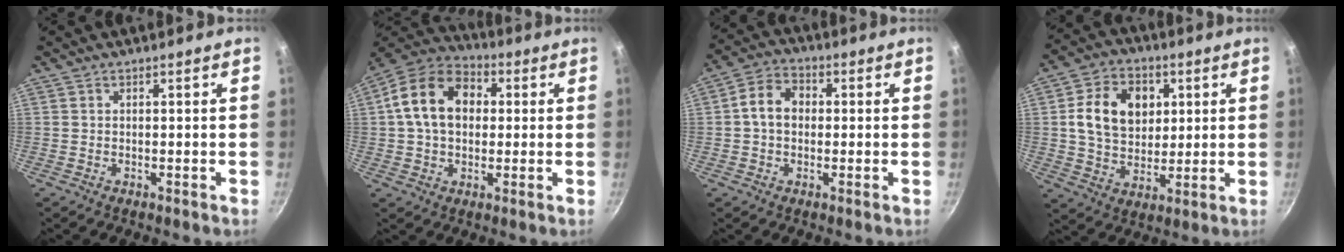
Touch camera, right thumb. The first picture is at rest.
{"total": 15.1, "force": [2.2, 11.0, 10.1], "torque": [-0.149, 0.028, 0.019]}
{"total": 7.3, "force": [0.4, 5.6, 4.6], "torque": [-0.063, 0.021, -0.009]}
{"total": 13.8, "force": [3.0, 10.5, 8.5], "torque": [-0.121, 0.001, 0.047]}